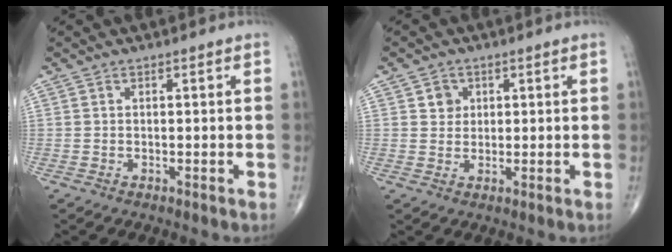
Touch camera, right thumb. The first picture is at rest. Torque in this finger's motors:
{"motor_torque": [-0.65, 0.59, 0.28, 0.03, 0.02]}